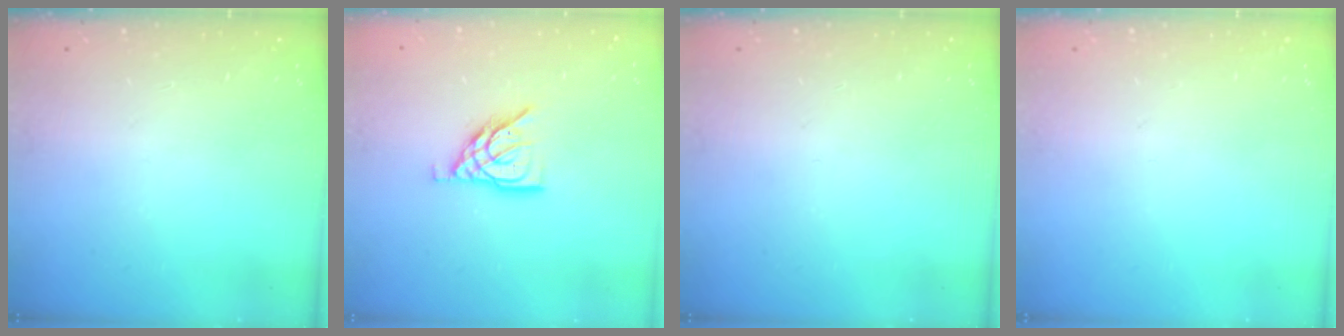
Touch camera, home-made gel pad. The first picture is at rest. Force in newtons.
{"total": 9.9, "press": 9.8, "slide": 1.2}
{"total": 0.0}
{"total": 0.0}